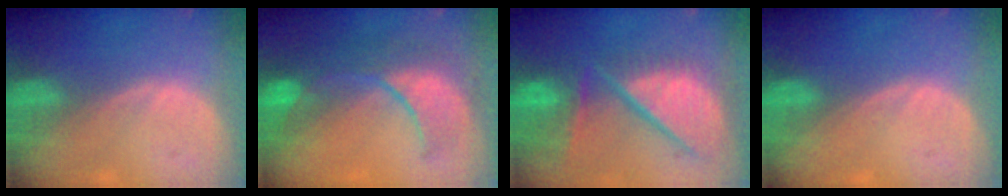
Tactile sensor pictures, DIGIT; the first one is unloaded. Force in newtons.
{"total": 10.3, "press": 9.1, "slide": 4.8}
{"total": 12.8, "press": 10.6, "slide": 7.2}
{"total": 0.0}